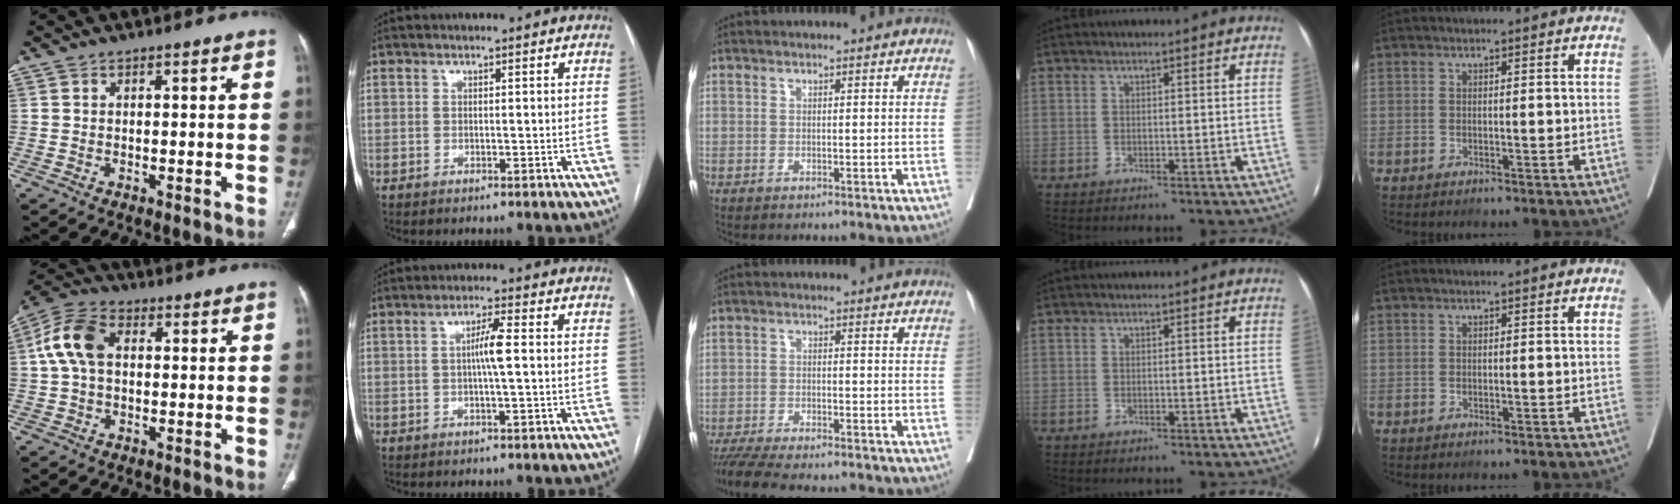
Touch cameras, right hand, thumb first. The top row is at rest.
{"thumb": {"total": 9.2, "force": [1.4, 6.0, 6.9], "torque": [-0.146, 0.027, 0.022]}, "index": {"total": 3.9, "force": [0.2, 0.1, 3.9], "torque": [-0.072, 0.002, 0.003]}, "middle": {"total": 11.6, "force": [-10.3, 1.6, 5.2], "torque": [-0.071, -0.011, -0.155]}}